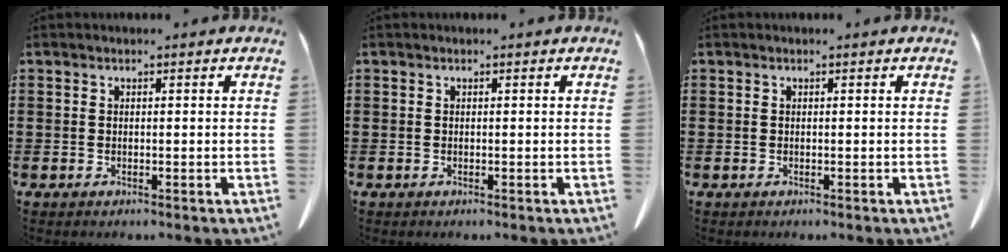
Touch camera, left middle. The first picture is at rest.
{"total": 0.0}
{"total": 0.0}